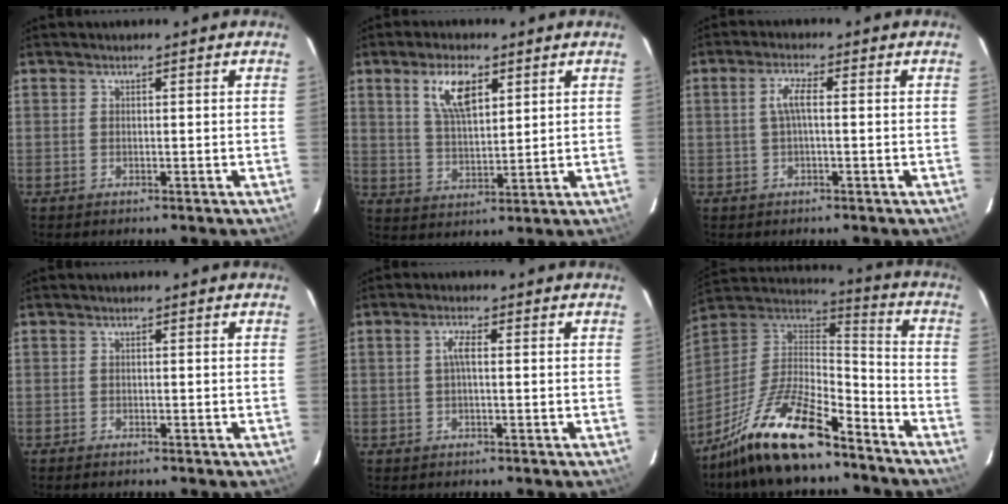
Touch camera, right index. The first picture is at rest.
{"total": 8.4, "force": [4.2, 3.5, 6.4], "torque": [-0.121, 0.009, 0.083]}
{"total": 3.3, "force": [0.1, 0.6, 3.3], "torque": [-0.066, 0.006, 0.002]}
{"total": 0.8, "force": [-0.7, 0.2, 0.2], "torque": [-0.007, -0.001, -0.014]}
{"total": 2.3, "force": [0.1, 0.5, 2.3], "torque": [-0.048, 0.006, 0.002]}
{"total": 20.5, "force": [-14.4, 6.4, 13.1], "torque": [-0.266, -0.015, -0.255]}